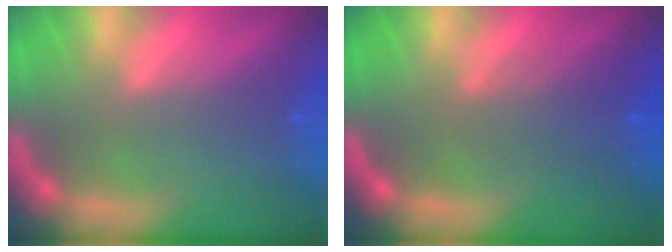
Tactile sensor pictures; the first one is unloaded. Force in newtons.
{"total": 3.6}